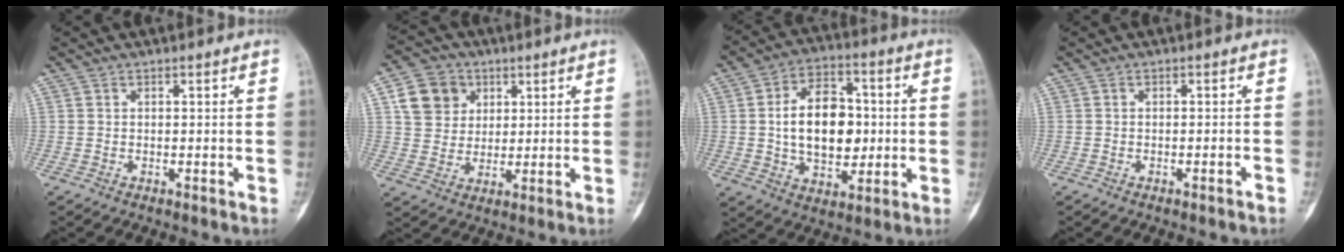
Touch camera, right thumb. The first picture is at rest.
{"total": 9.2, "force": [3.3, 7.9, 3.5], "torque": [-0.036, -0.003, 0.060]}
{"total": 15.9, "force": [0.4, 10.3, 12.1], "torque": [-0.165, 0.016, 0.010]}
{"total": 1.3, "force": [-1.0, -0.1, 0.8], "torque": [-0.022, 0.007, -0.008]}